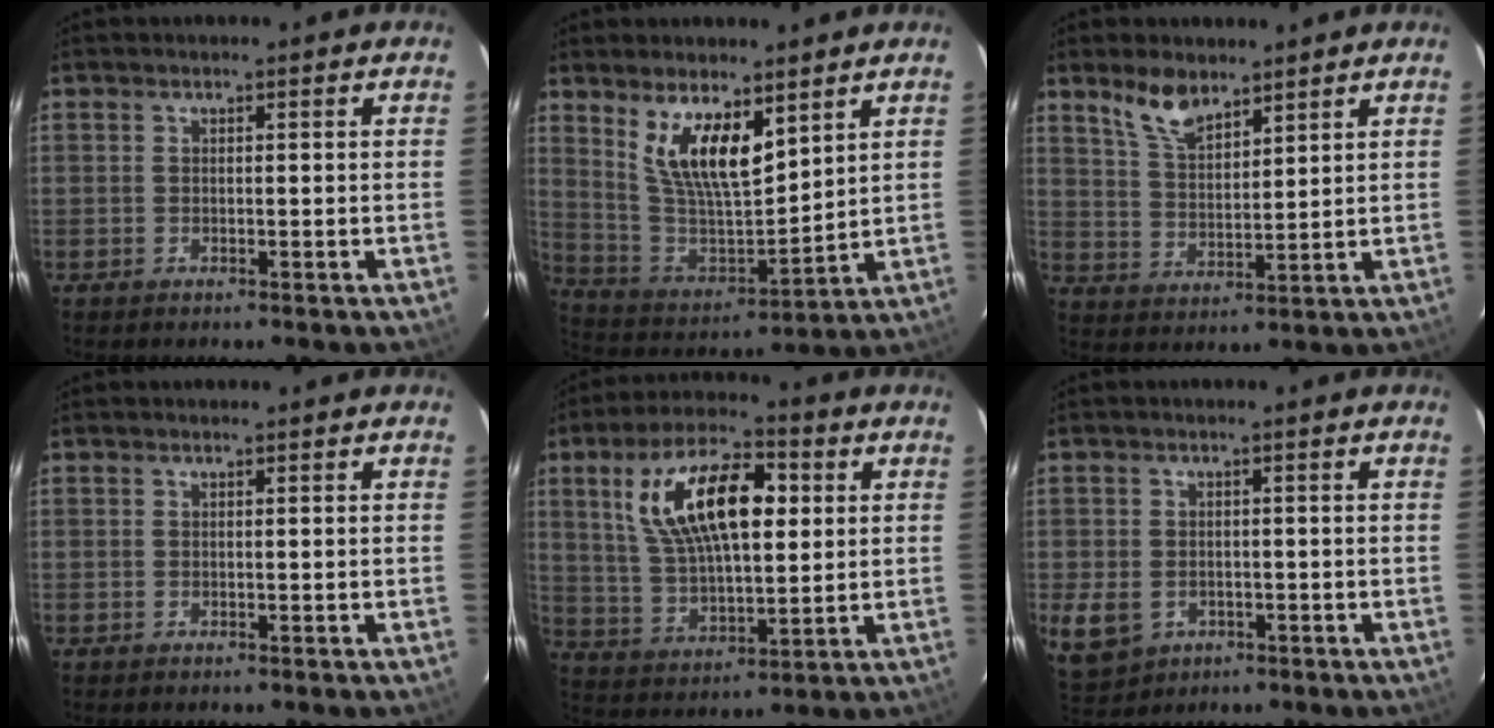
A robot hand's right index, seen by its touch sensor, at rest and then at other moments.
{"total": 13.3, "force": [7.3, 4.9, 9.9], "torque": [-0.184, -0.007, 0.153]}
{"total": 7.5, "force": [5.7, 2.9, 4.0], "torque": [-0.072, 0.008, 0.115]}
{"total": 0.0}
{"total": 17.7, "force": [5.0, 7.7, 15.1], "torque": [-0.276, 0.024, 0.098]}
{"total": 7.8, "force": [-2.2, 6.5, 3.6], "torque": [-0.094, -0.005, -0.025]}